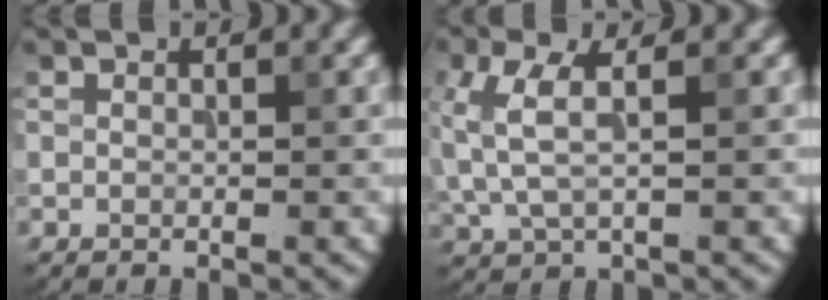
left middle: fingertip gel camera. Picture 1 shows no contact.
{"total": 3.8, "force": [0.5, 1.7, 3.3], "torque": [-0.092, 0.003, 0.011]}